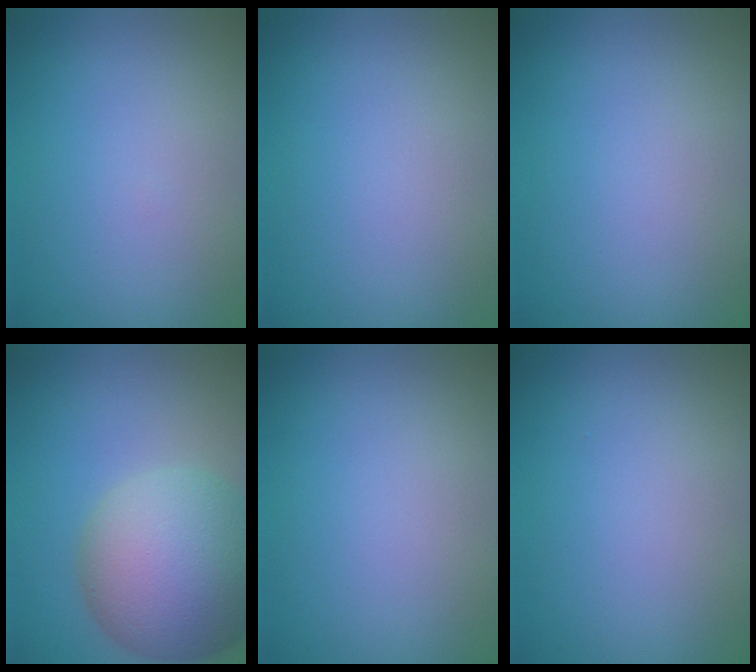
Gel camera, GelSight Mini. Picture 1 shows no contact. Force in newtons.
{"total": 0.0}
{"total": 0.0}
{"total": 11.4, "press": 11.4, "slide": 0.6}
{"total": 0.0}
{"total": 0.0}